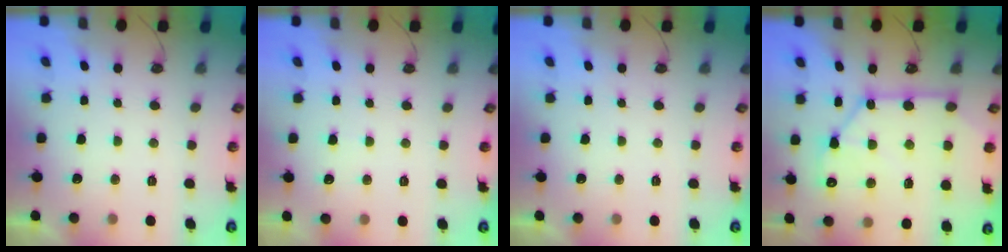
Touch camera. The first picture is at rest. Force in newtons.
{"total": 2.5, "press": 2.4, "slide": 0.4}
{"total": 0.0}
{"total": 14.0, "press": 14.0, "slide": 0.6}